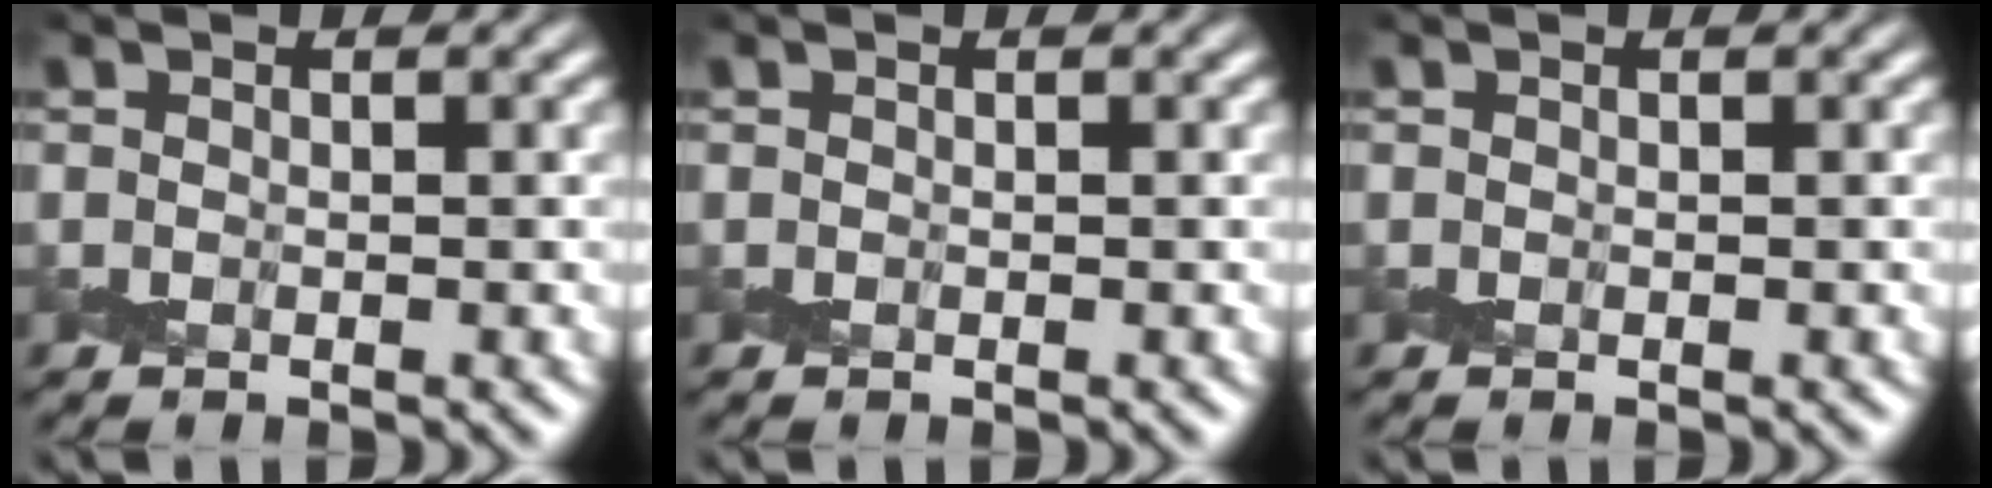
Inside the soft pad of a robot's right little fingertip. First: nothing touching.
{"total": 0.0}
{"total": 0.0}